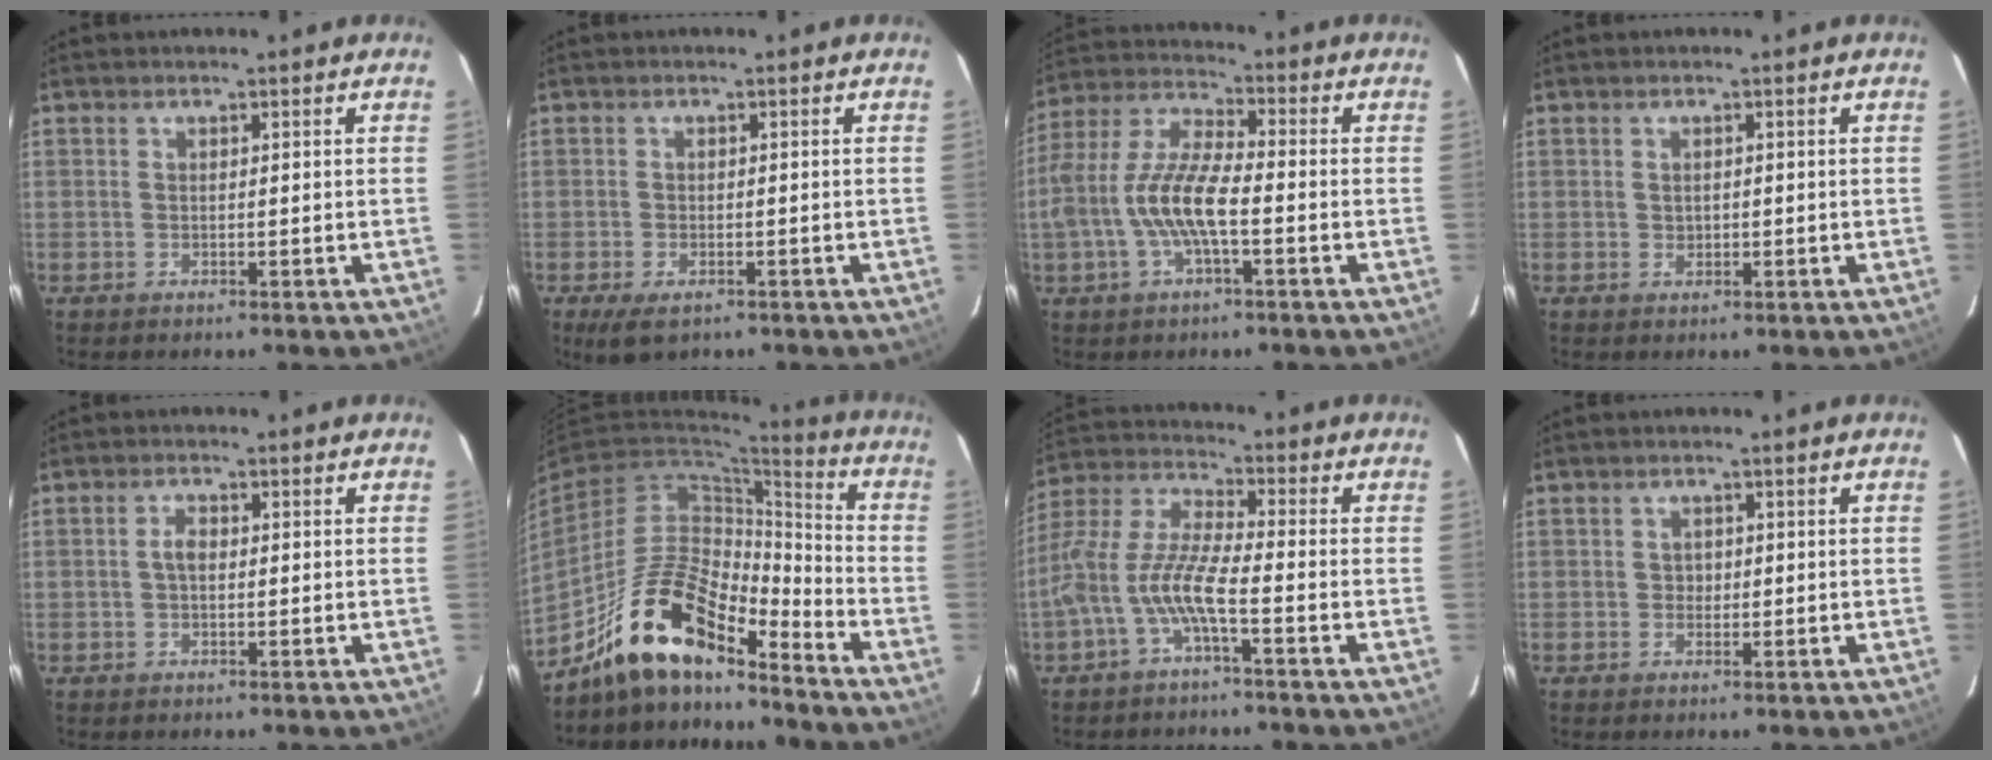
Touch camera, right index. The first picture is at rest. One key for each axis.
{"total": 4.6, "fx": -2.9, "fy": 2.2, "fz": 2.8, "tx": -0.063, "ty": -0.018, "tz": -0.048}
{"total": 12.5, "fx": -3.1, "fy": 3.9, "fz": 11.5, "tx": -0.246, "ty": 0.003, "tz": -0.060}
{"total": 1.1, "fx": 0.0, "fy": 1.0, "fz": 0.4, "tx": -0.003, "ty": 0.001, "tz": 0.002}
{"total": 1.9, "fx": -0.1, "fy": 1.1, "fz": 1.5, "tx": -0.031, "ty": 0.008, "tz": -0.002}
{"total": 16.1, "fx": -12.7, "fy": 4.8, "fz": 8.6, "tx": -0.165, "ty": 0.011, "tz": -0.236}
{"total": 10.1, "fx": -4.1, "fy": 1.7, "fz": 9.0, "tx": -0.205, "ty": 0.006, "tz": -0.084}
{"total": 1.3, "fx": -0.2, "fy": 1.3, "fz": 0.1, "tx": 0.003, "ty": 0.003, "tz": -0.001}